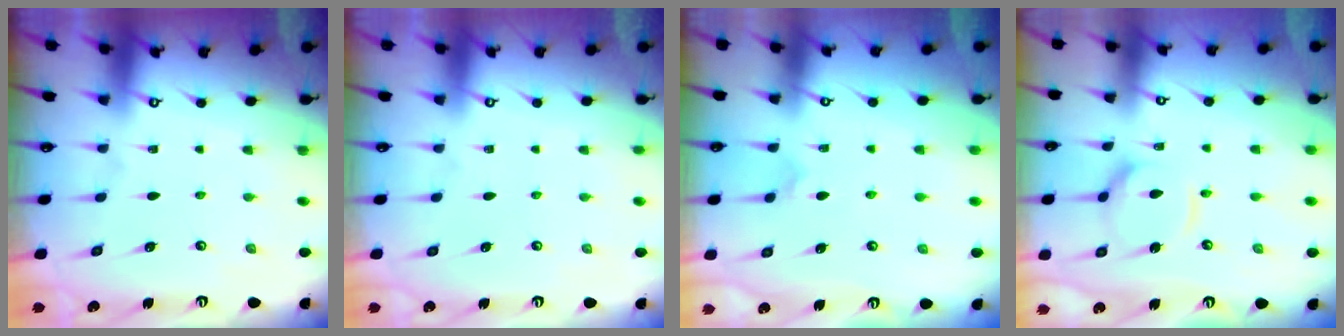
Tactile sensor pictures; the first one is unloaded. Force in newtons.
{"total": 0.0}
{"total": 4.1, "press": 4.1, "slide": 0.5}
{"total": 10.8, "press": 10.7, "slide": 1.2}